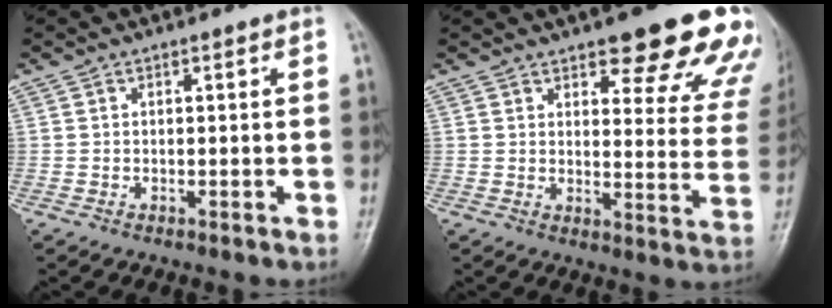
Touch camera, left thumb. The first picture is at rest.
{"total": 18.4, "force": [13.1, 5.9, 11.5], "torque": [-0.090, -0.060, 0.148]}